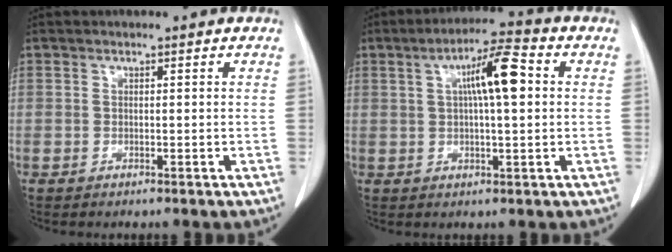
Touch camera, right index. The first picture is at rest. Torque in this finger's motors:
{"motor_torque": [1.06, 0.36, 0.27, 0.08]}